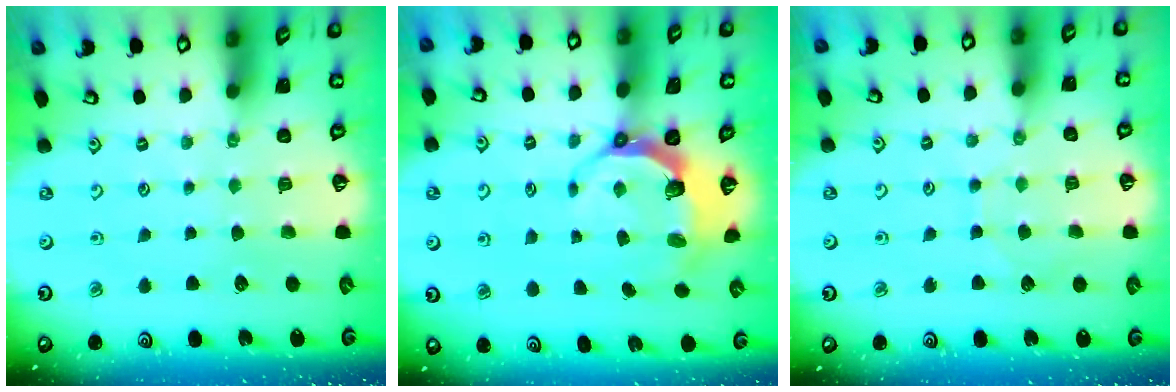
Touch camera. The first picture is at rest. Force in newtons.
{"total": 6.8, "press": 5.4, "slide": 4.1}
{"total": 4.4, "press": 4.4, "slide": 0.4}